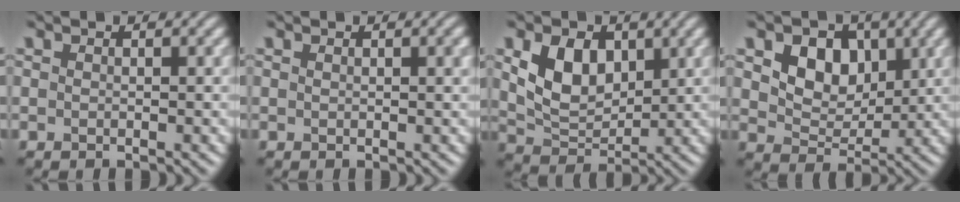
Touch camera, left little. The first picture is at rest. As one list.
[{"total": 0.9, "force": [0.5, 0.2, 0.8], "torque": [-0.011, 0.001, 0.008]}, {"total": 5.5, "force": [1.7, 3.7, 3.7], "torque": [-0.075, -0.005, 0.034]}, {"total": 5.8, "force": [2.1, 4.2, 3.5], "torque": [-0.073, -0.008, 0.034]}]